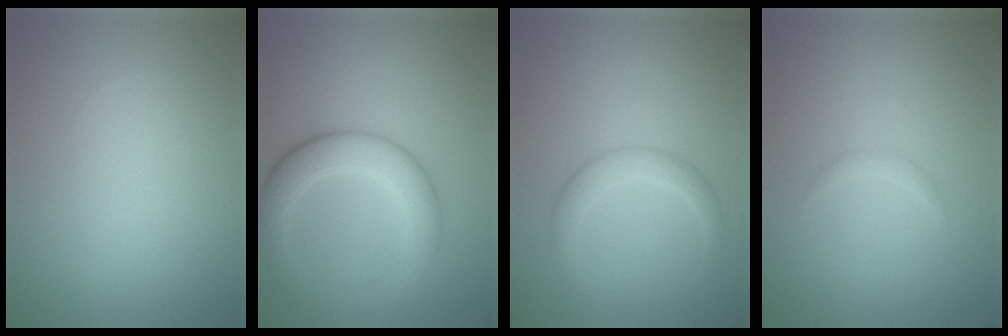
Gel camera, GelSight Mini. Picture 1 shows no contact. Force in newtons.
{"total": 5.1, "press": 5.1, "slide": 0.1}
{"total": 2.2, "press": 2.2, "slide": 0.1}
{"total": 0.6, "press": 0.6, "slide": 0.0}